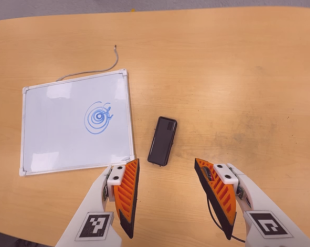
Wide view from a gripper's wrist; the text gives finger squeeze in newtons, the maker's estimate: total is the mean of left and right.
{"total": 0.0}